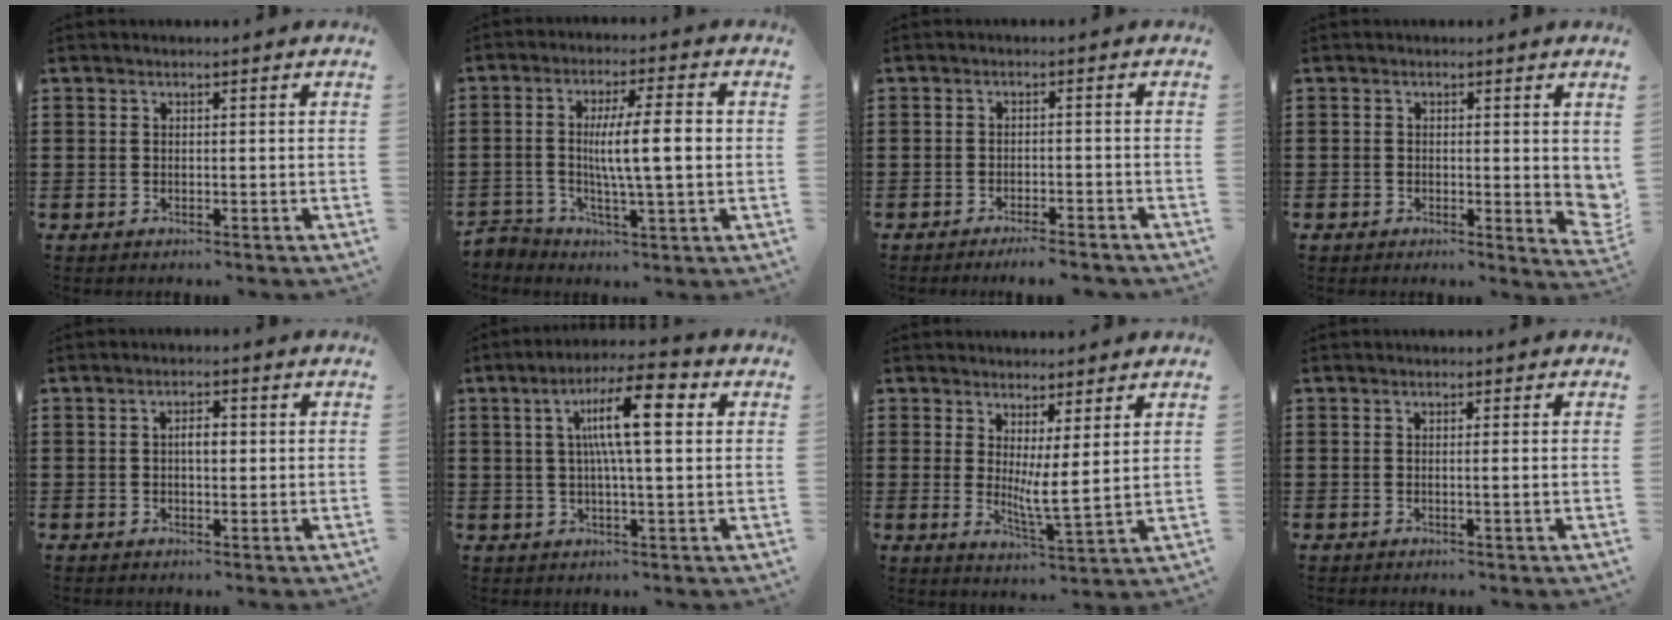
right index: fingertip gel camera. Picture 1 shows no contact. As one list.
[{"total": 9.2, "force": [0.1, 2.1, 8.9], "torque": [-0.151, 0.006, -0.001]}, {"total": 2.3, "force": [-2.1, -0.2, 0.8], "torque": [-0.015, -0.002, -0.041]}, {"total": 2.3, "force": [-0.3, 1.3, 1.8], "torque": [-0.025, 0.000, -0.007]}, {"total": 2.6, "force": [0.1, 1.0, 2.4], "torque": [-0.046, 0.003, 0.001]}, {"total": 10.7, "force": [2.8, 2.1, 10.1], "torque": [-0.191, 0.006, 0.041]}, {"total": 4.4, "force": [1.7, 0.3, 4.1], "torque": [-0.075, -0.018, 0.030]}, {"total": 1.1, "force": [0.0, -0.4, 1.0], "torque": [-0.017, -0.006, -0.002]}]